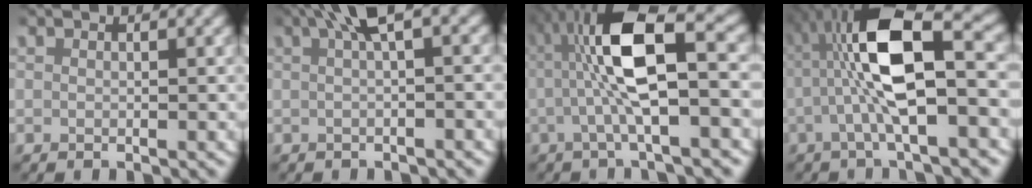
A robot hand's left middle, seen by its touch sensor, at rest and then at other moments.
{"total": 3.6, "force": [1.4, 0.6, 3.2], "torque": [-0.055, 0.014, 0.019]}
{"total": 9.5, "force": [1.1, 3.1, 8.9], "torque": [-0.165, 0.019, 0.009]}
{"total": 10.8, "force": [0.7, 3.9, 10.0], "torque": [-0.186, 0.016, 0.007]}